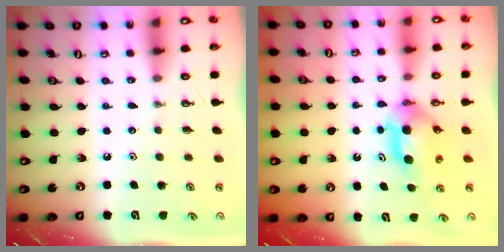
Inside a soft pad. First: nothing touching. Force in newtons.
{"total": 5.5, "press": 5.1, "slide": 2.0}